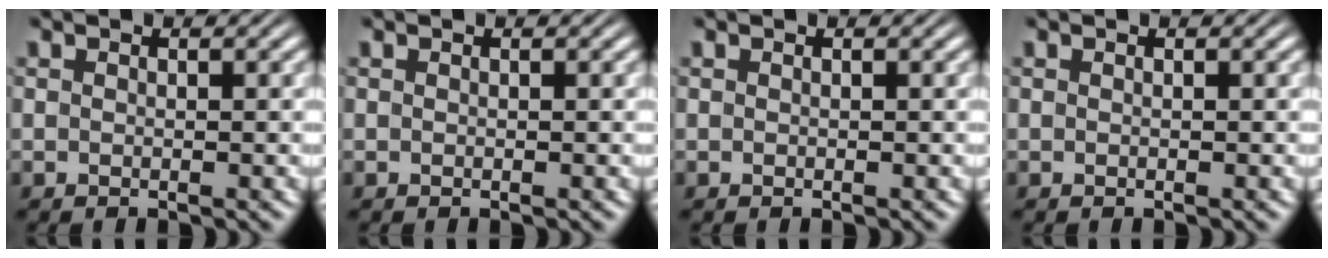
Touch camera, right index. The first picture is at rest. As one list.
[{"total": 0.0}, {"total": 0.0}, {"total": 0.0}]